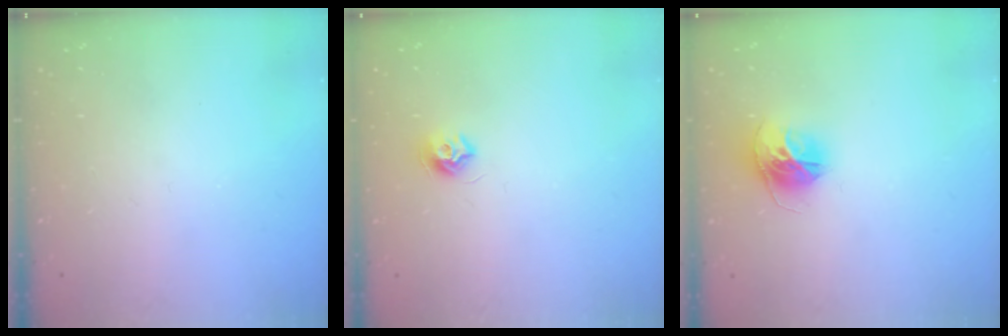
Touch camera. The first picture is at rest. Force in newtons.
{"total": 7.6, "press": 7.5, "slide": 0.5}
{"total": 12.0, "press": 12.0, "slide": 1.2}